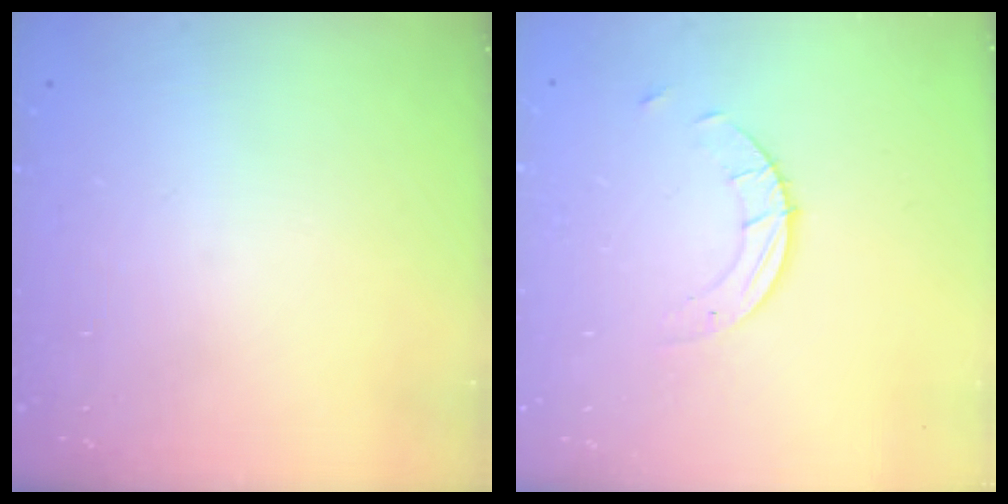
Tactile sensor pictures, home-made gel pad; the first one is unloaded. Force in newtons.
{"total": 3.1, "press": 3.1, "slide": 0.2}